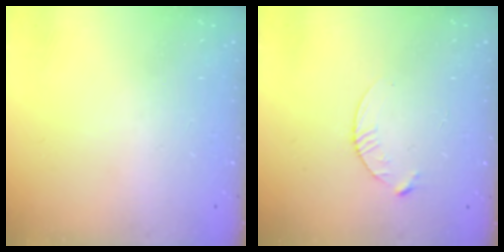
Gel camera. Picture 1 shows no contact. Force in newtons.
{"total": 3.7, "press": 3.7, "slide": 0.4}